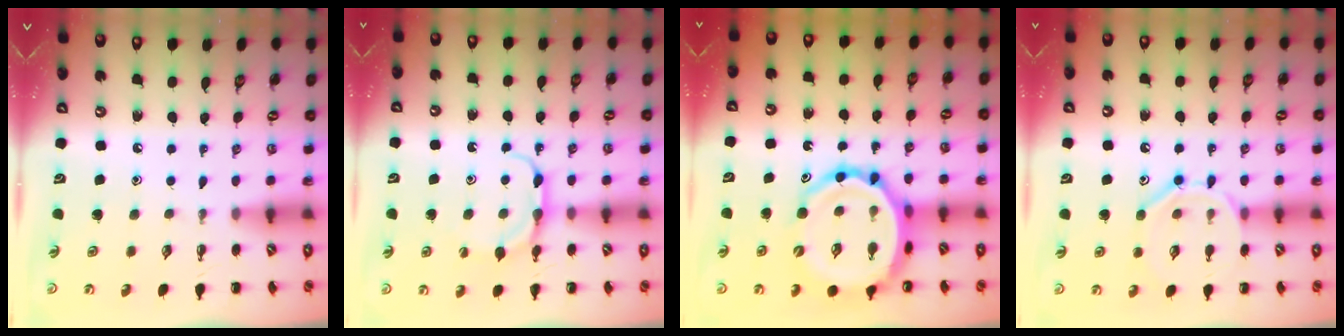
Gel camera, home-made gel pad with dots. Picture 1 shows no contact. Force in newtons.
{"total": 5.3, "press": 5.2, "slide": 0.9}
{"total": 15.3, "press": 14.8, "slide": 4.2}
{"total": 11.6, "press": 11.6, "slide": 0.7}